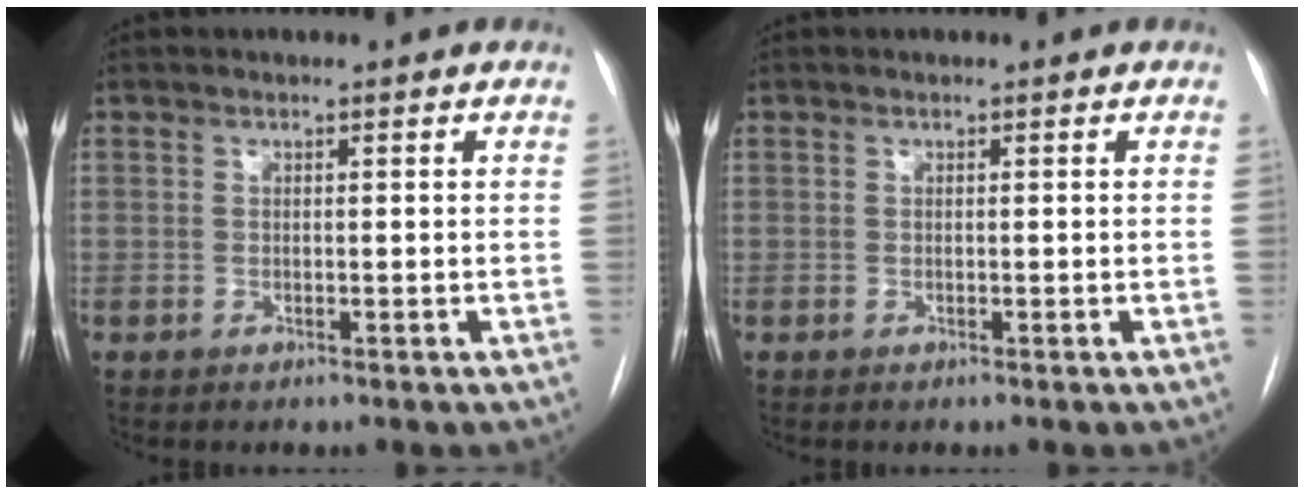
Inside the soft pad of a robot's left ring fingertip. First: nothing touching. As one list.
[{"total": 0.0}]